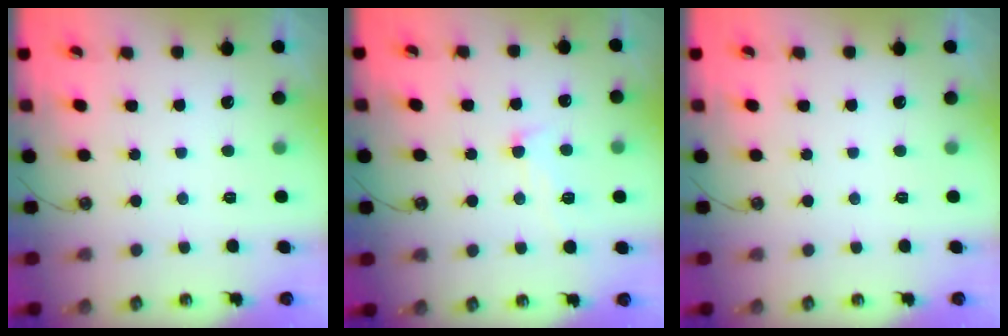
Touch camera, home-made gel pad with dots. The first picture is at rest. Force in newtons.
{"total": 3.9, "press": 3.8, "slide": 0.8}
{"total": 0.0}